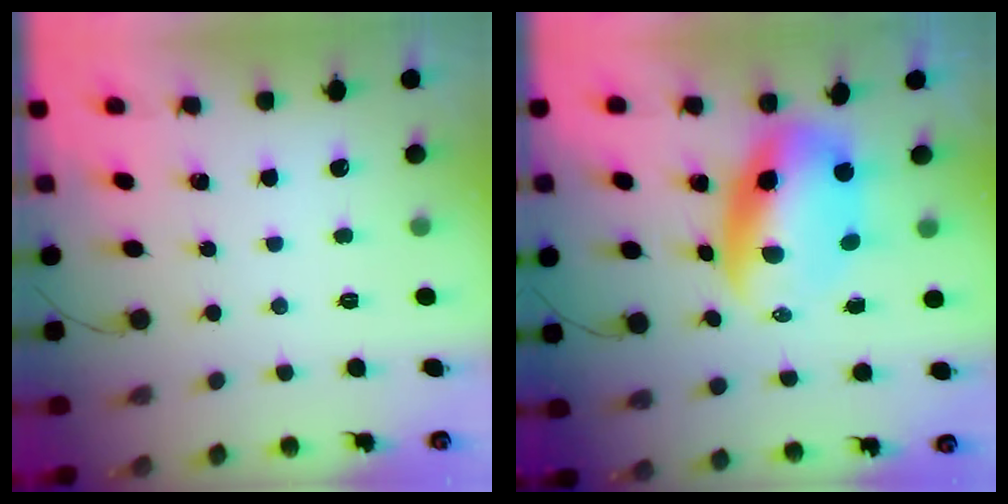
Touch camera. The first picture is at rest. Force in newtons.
{"total": 10.1, "press": 9.8, "slide": 2.5}